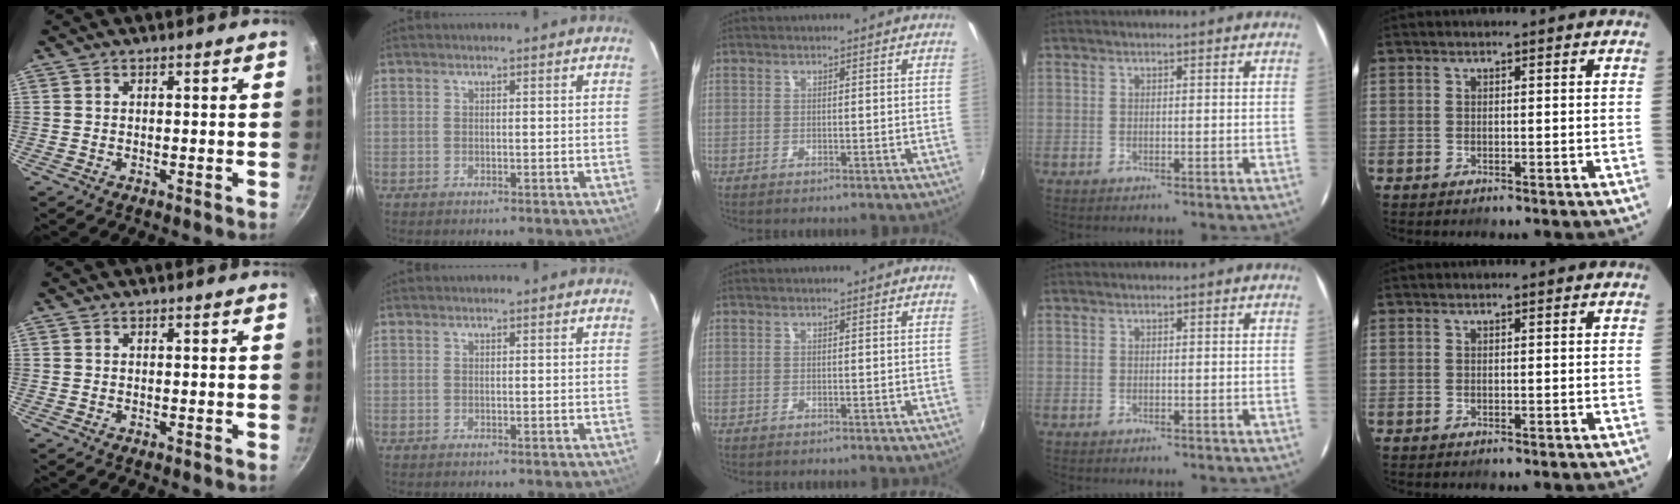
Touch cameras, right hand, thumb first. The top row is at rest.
{}